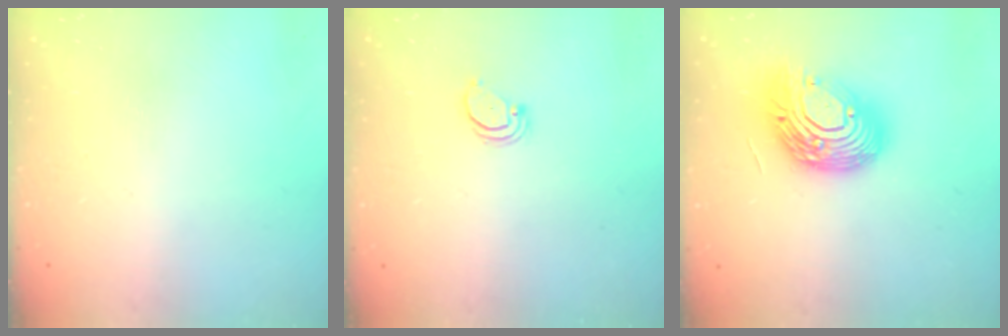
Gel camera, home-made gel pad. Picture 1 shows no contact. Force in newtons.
{"total": 2.1, "press": 2.1, "slide": 0.2}
{"total": 17.8, "press": 17.7, "slide": 1.4}